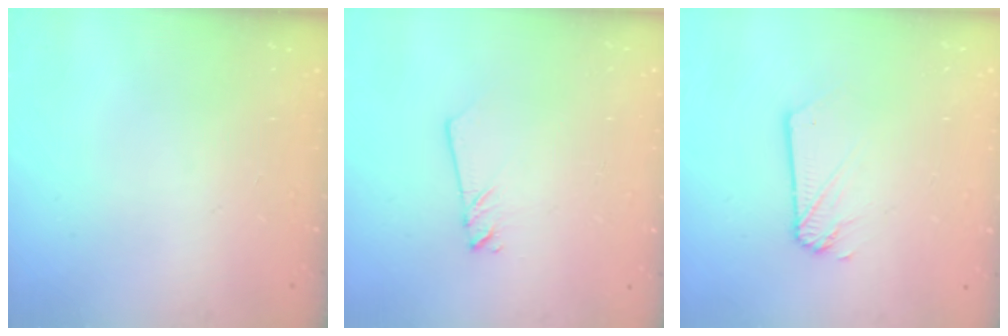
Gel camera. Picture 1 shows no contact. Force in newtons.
{"total": 2.0, "press": 2.0, "slide": 0.1}
{"total": 1.9, "press": 1.9, "slide": 0.3}